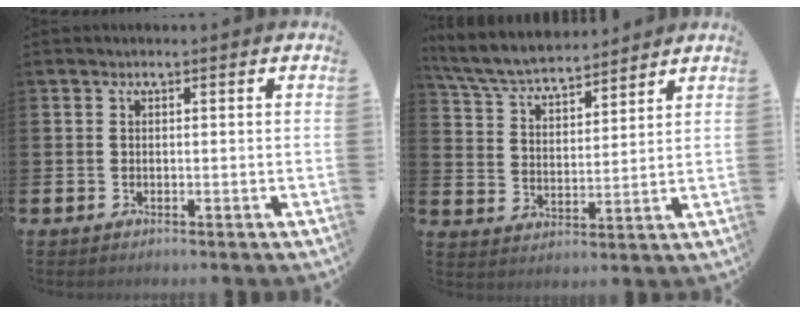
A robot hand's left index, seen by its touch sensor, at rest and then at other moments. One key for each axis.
{"total": 6.4, "fx": 6.2, "fy": 1.1, "fz": 1.4, "tx": -0.052, "ty": -0.038, "tz": 0.109}